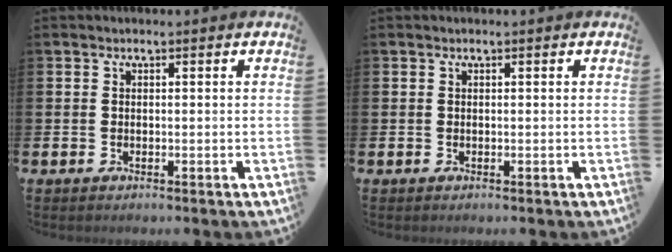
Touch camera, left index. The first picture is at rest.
{"total": 0.0}